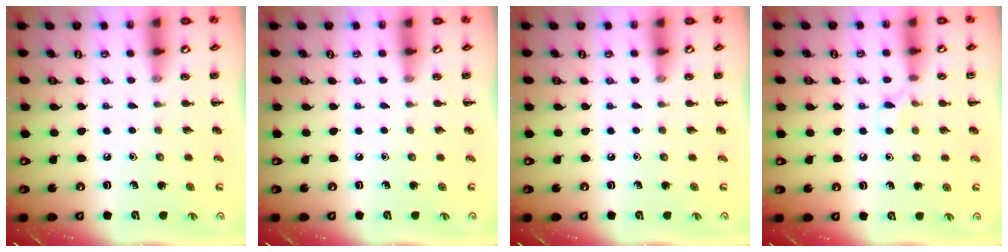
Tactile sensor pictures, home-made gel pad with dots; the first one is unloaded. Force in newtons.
{"total": 0.0}
{"total": 0.0}
{"total": 4.8, "press": 4.6, "slide": 1.2}